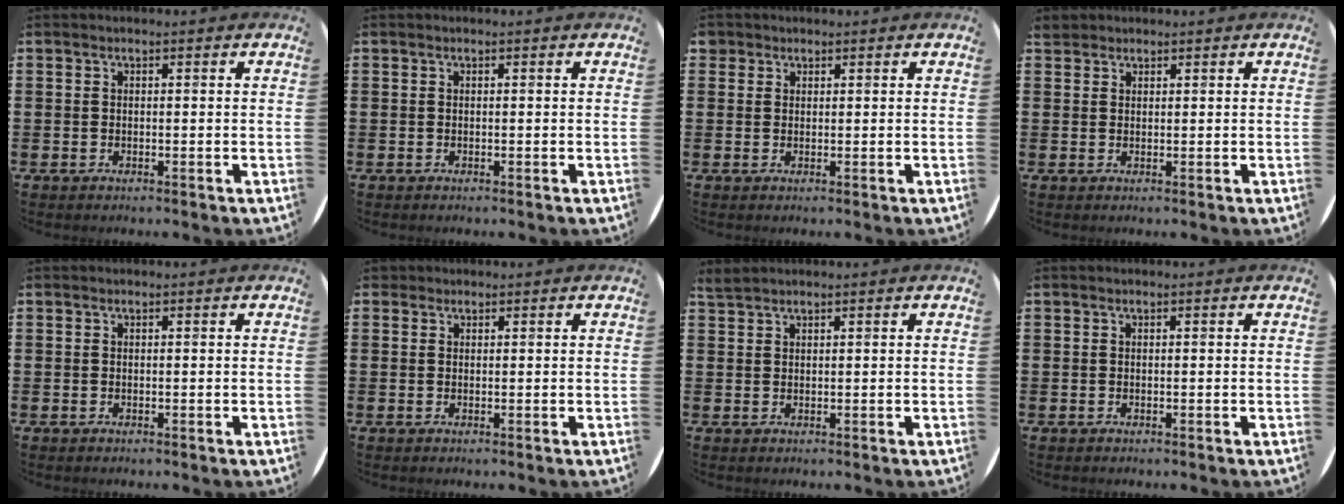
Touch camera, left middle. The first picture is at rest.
{"total": 0.0}
{"total": 1.2, "force": [1.0, 0.7, 0.0], "torque": [0.007, 0.001, 0.018]}
{"total": 1.4, "force": [1.3, 0.5, -0.1], "torque": [0.006, 0.001, 0.024]}
{"total": 0.0}
{"total": 0.8, "force": [0.6, 0.4, -0.1], "torque": [0.009, 0.001, 0.010]}
{"total": 1.2, "force": [1.2, 0.0, -0.1], "torque": [0.001, 0.001, 0.023]}
{"total": 0.0}